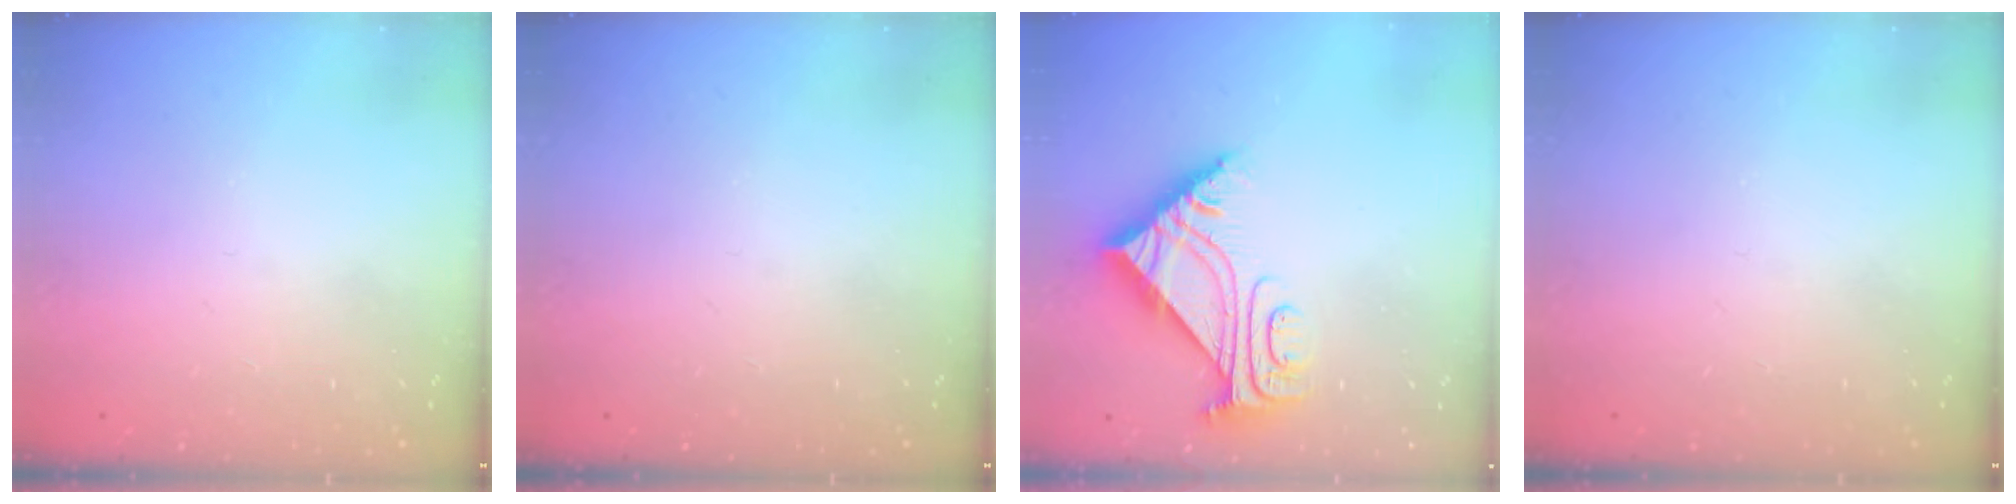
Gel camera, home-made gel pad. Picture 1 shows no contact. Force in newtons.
{"total": 0.0}
{"total": 8.3, "press": 8.3, "slide": 0.7}
{"total": 0.0}